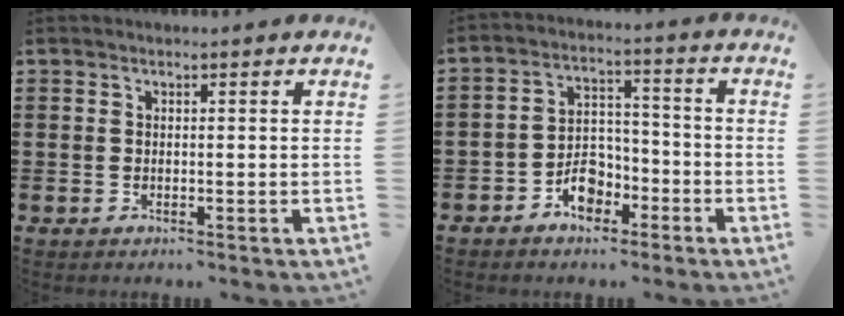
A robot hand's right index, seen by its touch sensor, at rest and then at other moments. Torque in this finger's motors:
{"motor_torque": [0.40, 1.74, 0.09, 0.00]}